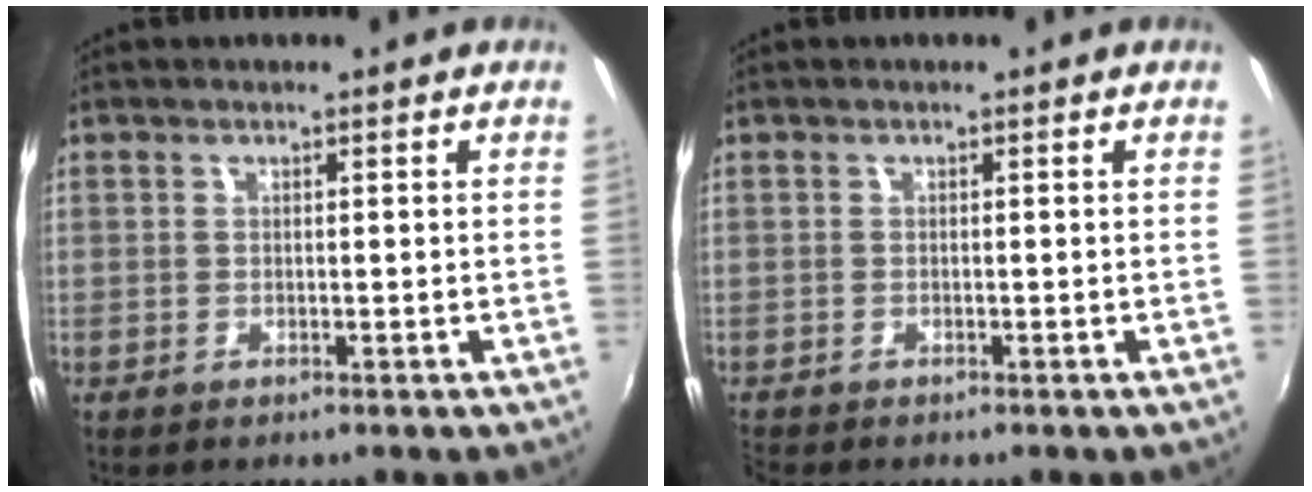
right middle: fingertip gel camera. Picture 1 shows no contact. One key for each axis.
{"total": 0.6, "fx": -0.6, "fy": 0.1, "fz": 0.1, "tx": -0.001, "ty": -0.004, "tz": -0.014}